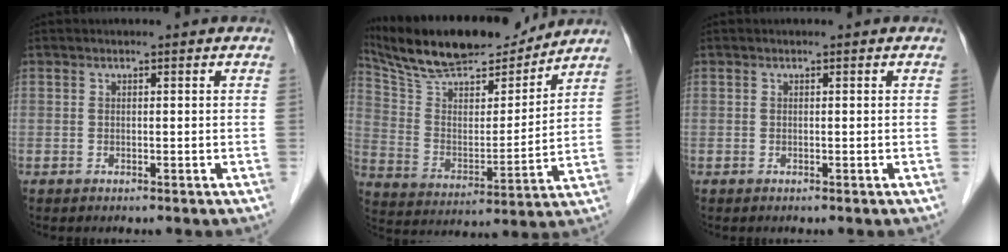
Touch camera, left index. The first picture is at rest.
{"total": 19.7, "force": [17.4, 4.2, 8.2], "torque": [-0.145, 0.009, 0.300]}
{"total": 0.0}